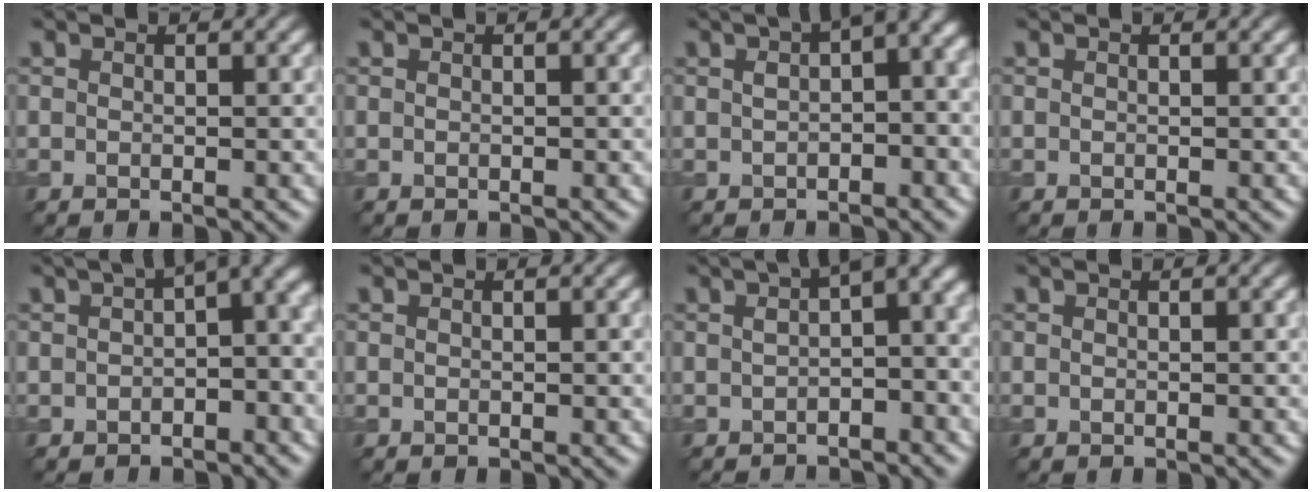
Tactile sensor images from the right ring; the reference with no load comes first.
{"total": 0.0}
{"total": 6.0, "force": [1.3, 2.3, 5.4], "torque": [-0.066, 0.016, 0.016]}
{"total": 0.0}
{"total": 5.8, "force": [0.6, 2.7, 5.2], "torque": [-0.048, 0.014, -0.001]}
{"total": 0.0}
{"total": 6.7, "force": [-0.1, 2.4, 6.2], "torque": [-0.072, 0.005, -0.004]}
{"total": 0.0}